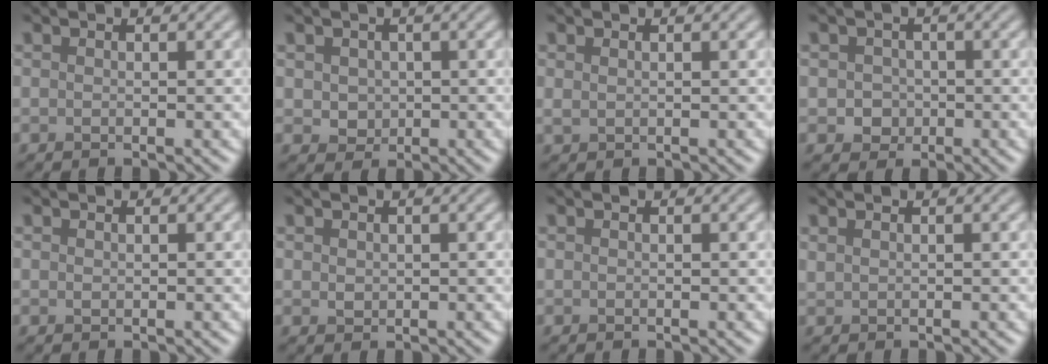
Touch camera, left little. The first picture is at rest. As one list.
[{"total": 2.0, "force": [0.4, 1.7, 0.9], "torque": [-0.019, -0.003, 0.008]}, {"total": 0.5, "force": [0.4, 0.2, 0.3], "torque": [-0.009, 0.000, 0.009]}, {"total": 1.8, "force": [-0.1, 1.7, 0.6], "torque": [-0.004, -0.004, -0.003]}, {"total": 0.0}, {"total": 0.7, "force": [0.4, 0.6, 0.3], "torque": [-0.007, -0.002, 0.012]}, {"total": 0.0}, {"total": 0.6, "force": [0.5, 0.2, 0.2], "torque": [-0.006, 0.002, 0.012]}]